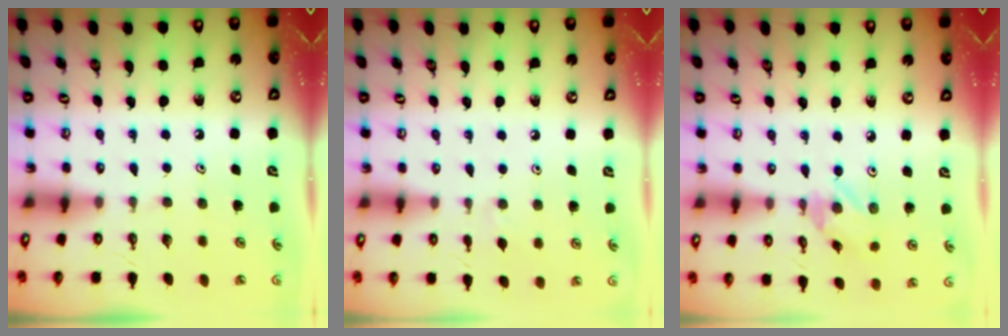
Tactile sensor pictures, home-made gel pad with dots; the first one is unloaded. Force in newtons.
{"total": 3.9, "press": 3.9, "slide": 0.7}
{"total": 1.8, "press": 1.8, "slide": 0.2}